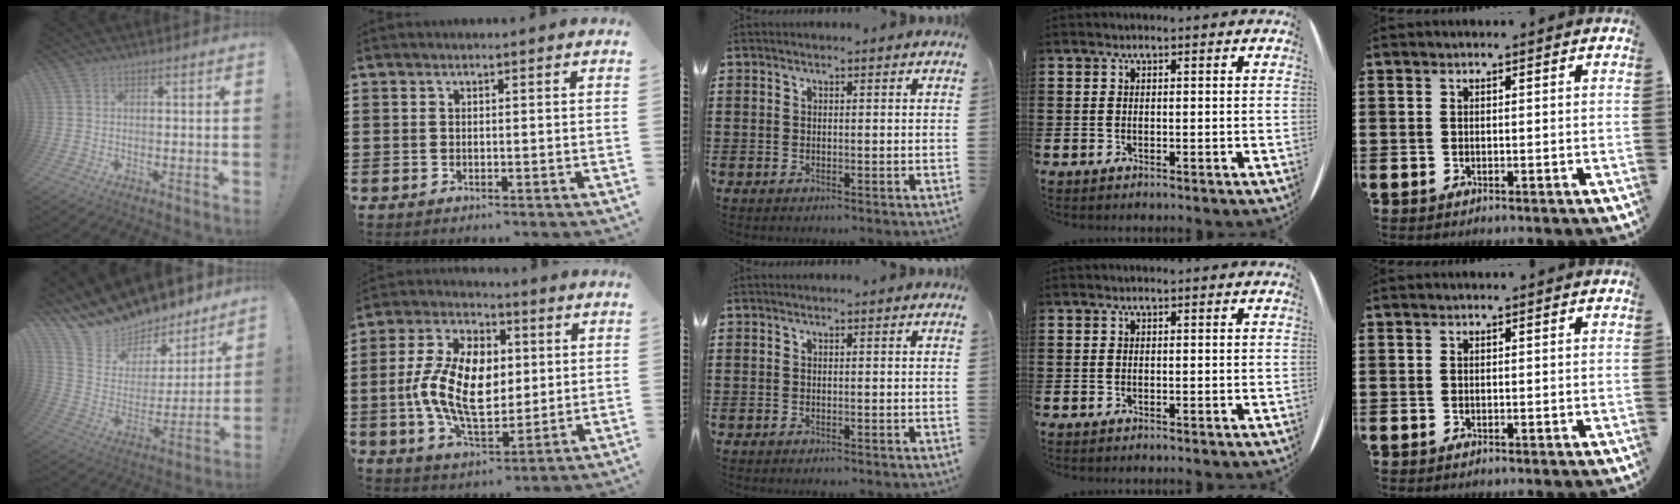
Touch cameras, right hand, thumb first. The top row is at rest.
{"thumb": {"total": 14.2, "force": [12.6, 5.8, 3.3], "torque": [-0.082, -0.103, 0.237]}, "index": {"total": 13.4, "force": [0.2, 8.0, 10.8], "torque": [-0.231, 0.004, 0.002]}}